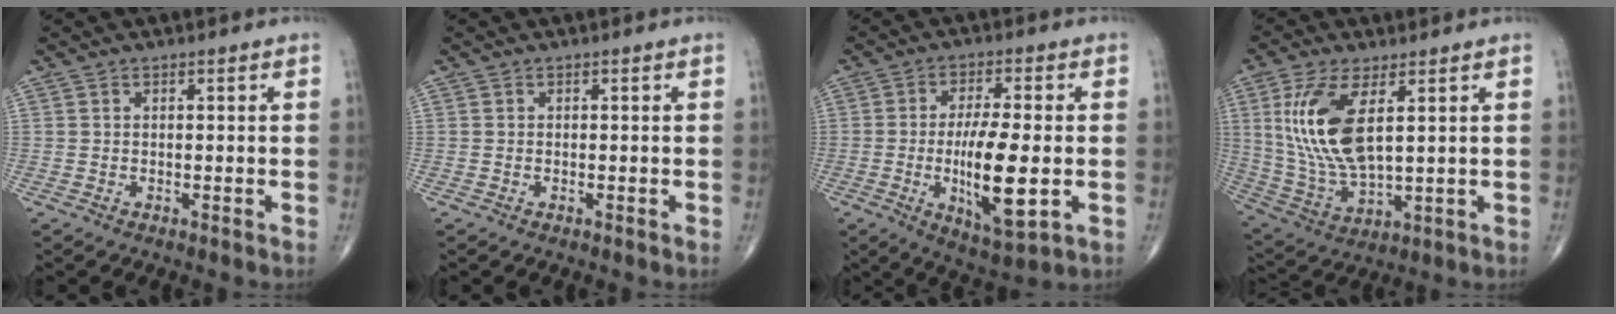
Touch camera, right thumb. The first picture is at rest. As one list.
[{"total": 0.0}, {"total": 13.9, "force": [-2.2, 4.1, 13.1], "torque": [-0.226, -0.009, -0.030]}, {"total": 14.8, "force": [4.1, 6.1, 12.9], "torque": [-0.274, -0.019, 0.092]}]